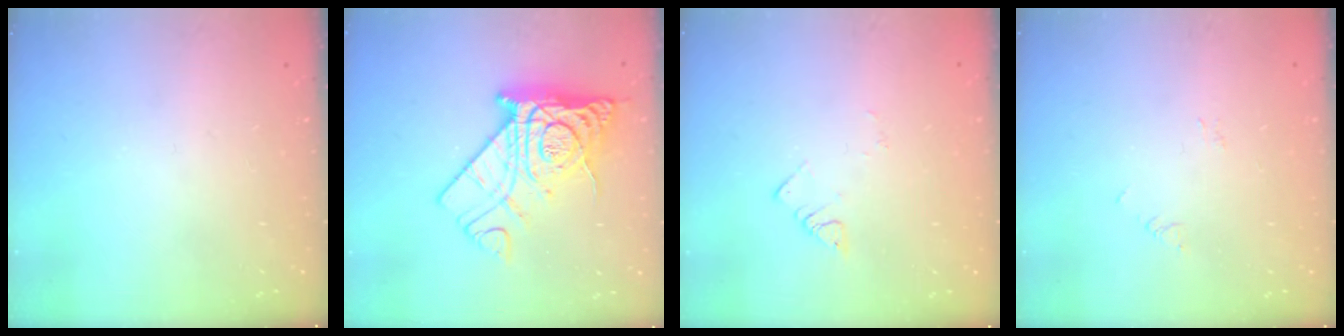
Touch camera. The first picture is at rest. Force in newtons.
{"total": 18.3, "press": 18.2, "slide": 2.0}
{"total": 2.6, "press": 2.5, "slide": 0.2}
{"total": 2.9, "press": 2.9, "slide": 0.3}